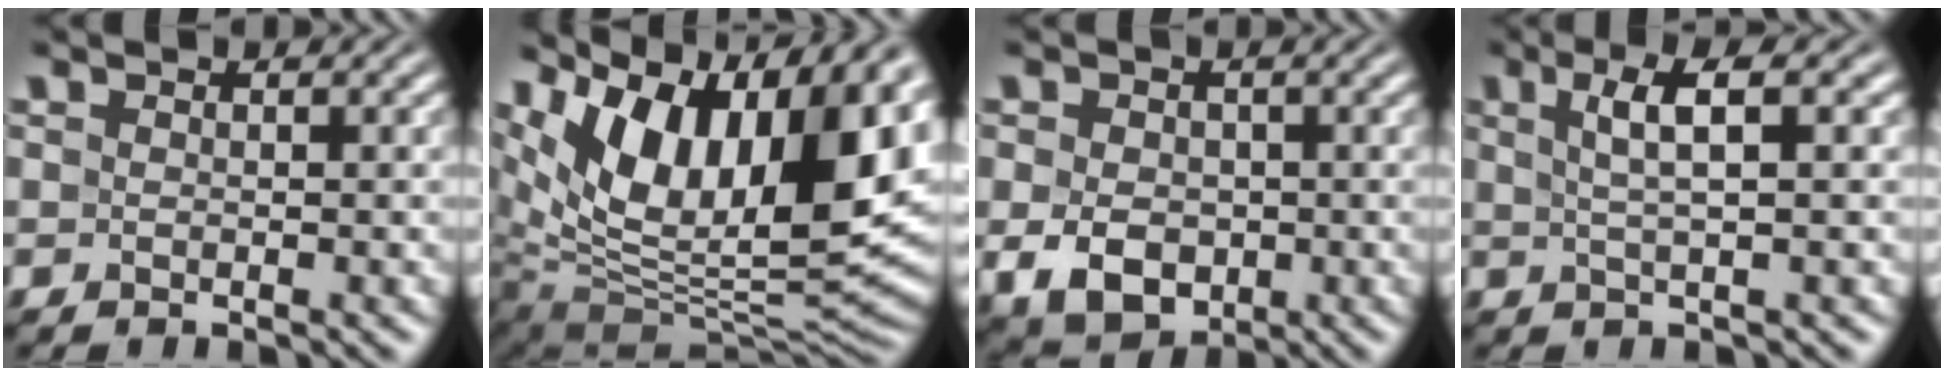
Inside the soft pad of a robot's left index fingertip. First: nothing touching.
{"total": 16.2, "force": [7.3, 8.5, 11.7], "torque": [-0.203, 0.030, 0.125]}
{"total": 5.3, "force": [-1.2, 3.9, 3.4], "torque": [-0.072, -0.014, -0.020]}
{"total": 3.9, "force": [1.1, 0.9, 3.6], "torque": [-0.059, 0.007, 0.018]}